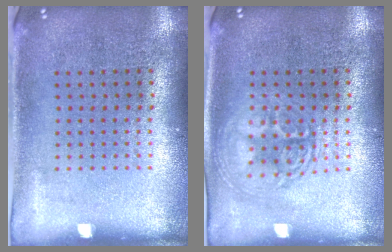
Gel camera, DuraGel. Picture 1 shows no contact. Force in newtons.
{"total": 1.7, "press": 1.7, "slide": 0.3}